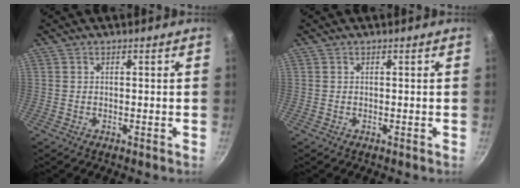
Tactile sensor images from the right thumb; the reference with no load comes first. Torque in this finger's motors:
{"motor_torque": [-0.09, -0.09, 0.19, -0.03, 0.04]}